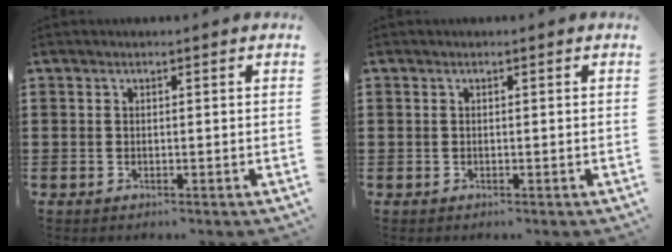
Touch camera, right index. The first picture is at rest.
{"total": 0.0}